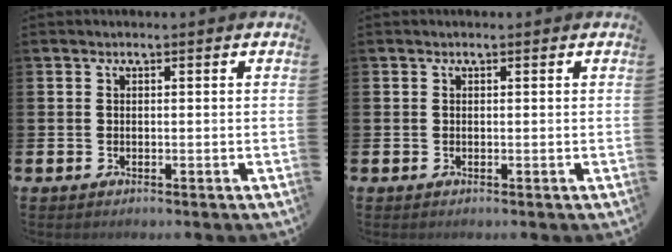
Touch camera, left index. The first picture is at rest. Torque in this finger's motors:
{"motor_torque": [0.63, -0.73, -0.06, 0.00]}